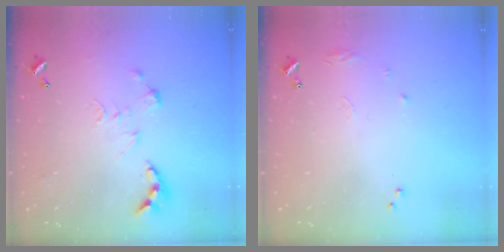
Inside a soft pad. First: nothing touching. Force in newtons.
{"total": 7.4, "press": 7.4, "slide": 0.8}